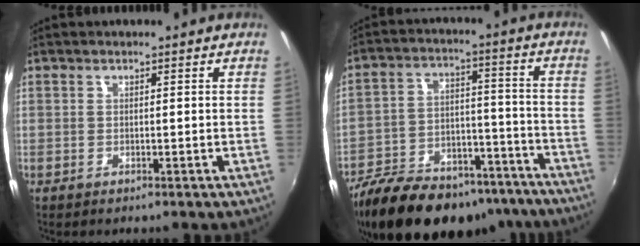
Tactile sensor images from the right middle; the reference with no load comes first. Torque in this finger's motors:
{"motor_torque": [1.49, -0.65, 0.34, 0.16]}